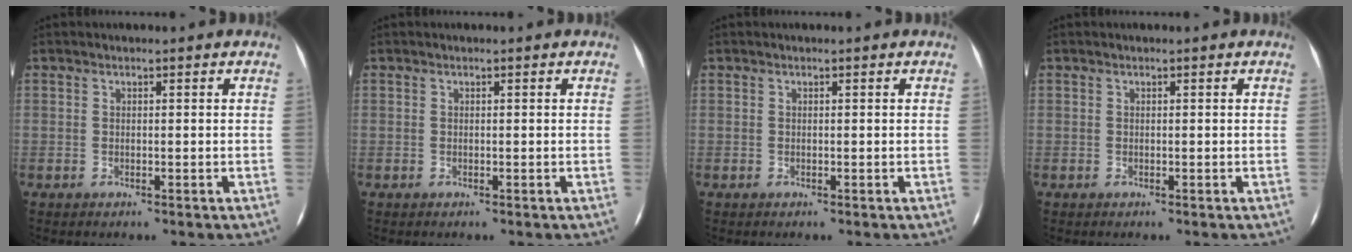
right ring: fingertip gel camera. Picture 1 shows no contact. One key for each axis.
{"total": 0.0}
{"total": 0.0}
{"total": 0.0}